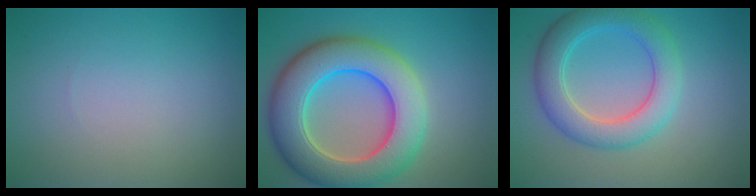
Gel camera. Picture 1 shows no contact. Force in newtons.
{"total": 10.5, "press": 10.5, "slide": 0.7}
{"total": 5.5, "press": 5.5, "slide": 0.4}